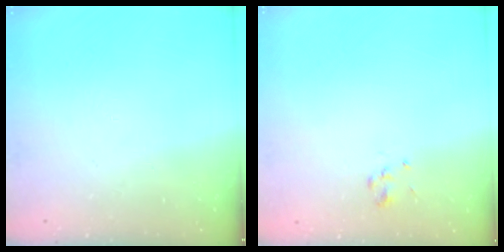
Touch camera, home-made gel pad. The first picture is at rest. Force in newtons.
{"total": 1.4, "press": 1.3, "slide": 0.4}